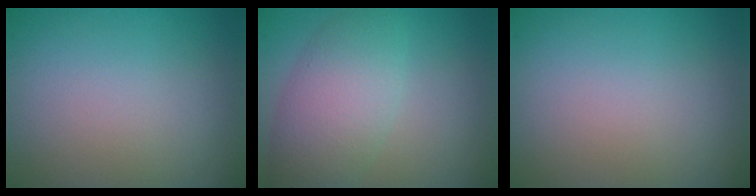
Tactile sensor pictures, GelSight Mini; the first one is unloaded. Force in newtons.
{"total": 5.5, "press": 5.5, "slide": 0.2}
{"total": 0.0}